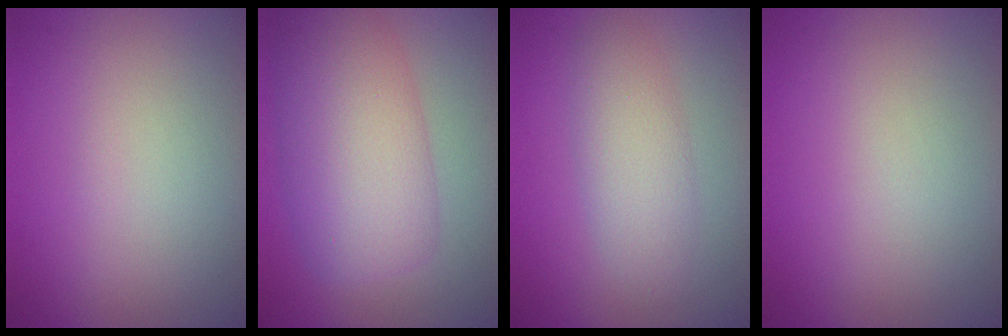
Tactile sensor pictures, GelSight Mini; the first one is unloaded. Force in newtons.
{"total": 8.0, "press": 8.0, "slide": 0.2}
{"total": 3.2, "press": 3.2, "slide": 0.2}
{"total": 0.0}